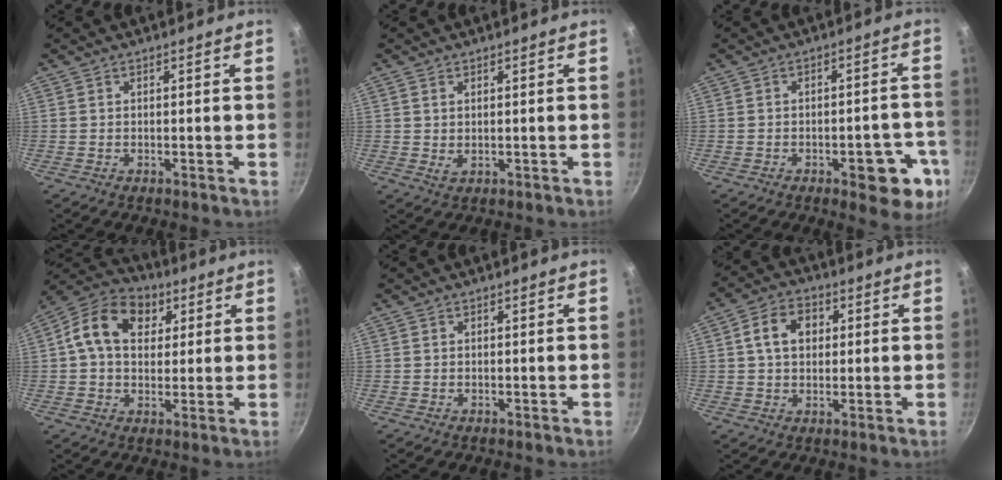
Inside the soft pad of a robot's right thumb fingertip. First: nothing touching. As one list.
[{"total": 1.5, "force": [0.5, 0.8, 1.1], "torque": [-0.019, -0.007, 0.009]}, {"total": 10.7, "force": [-4.3, 4.7, 8.6], "torque": [-0.063, 0.022, -0.049]}, {"total": 13.4, "force": [3.9, 9.8, 8.3], "torque": [-0.118, 0.010, 0.045]}, {"total": 0.0}, {"total": 7.9, "force": [1.7, 5.9, 4.9], "torque": [-0.063, 0.010, 0.020]}]